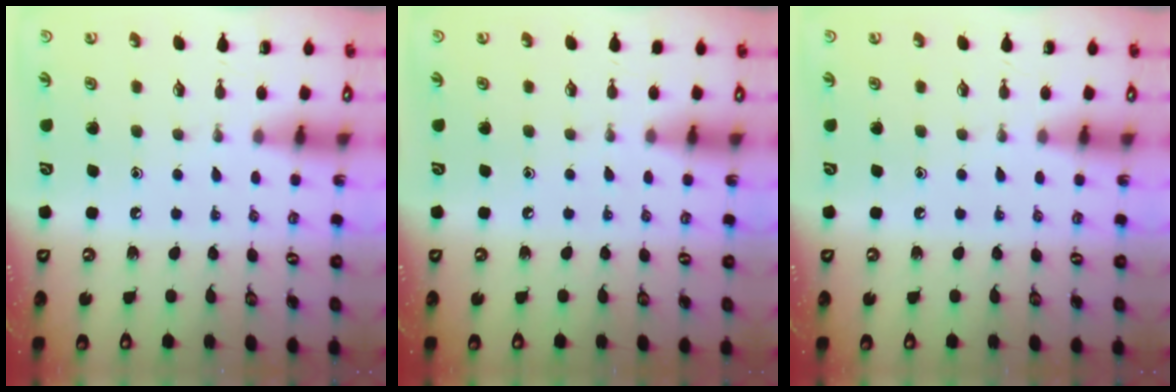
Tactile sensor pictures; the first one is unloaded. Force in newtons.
{"total": 2.8, "press": 2.8, "slide": 0.5}
{"total": 0.0}